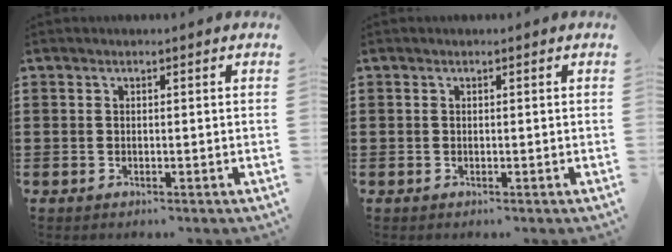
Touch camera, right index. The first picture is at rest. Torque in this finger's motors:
{"motor_torque": [0.52, 0.46, 0.02, 0.02]}